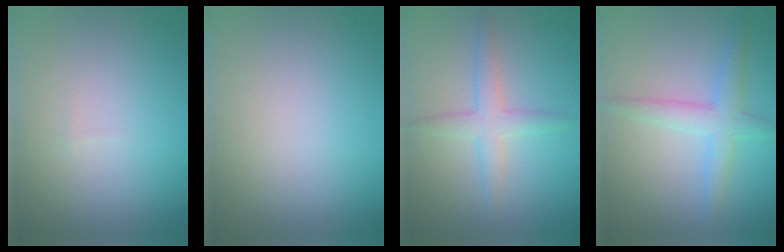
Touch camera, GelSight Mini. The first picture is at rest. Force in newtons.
{"total": 0.0}
{"total": 2.8, "press": 2.8, "slide": 0.0}
{"total": 3.0, "press": 3.0, "slide": 0.0}